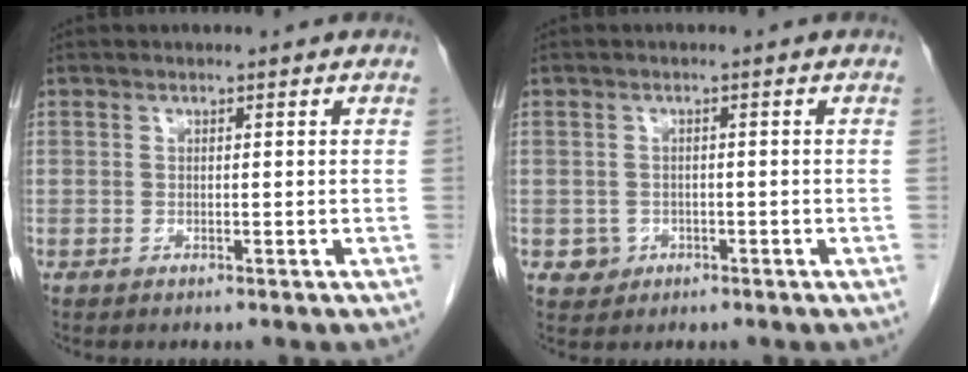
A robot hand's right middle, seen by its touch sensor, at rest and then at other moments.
{"total": 2.1, "force": [-0.7, 1.9, 0.3], "torque": [-0.001, 0.007, -0.007]}